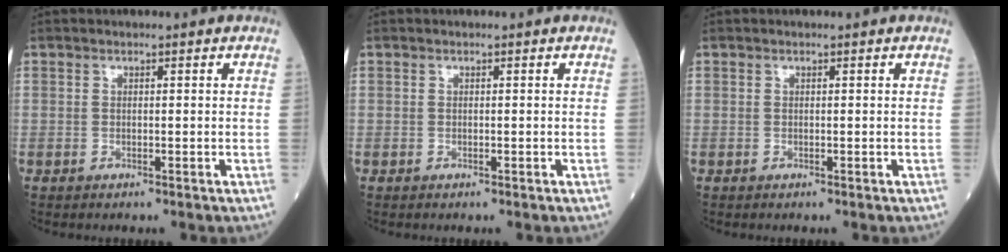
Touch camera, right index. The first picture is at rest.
{"total": 0.0}
{"total": 0.0}